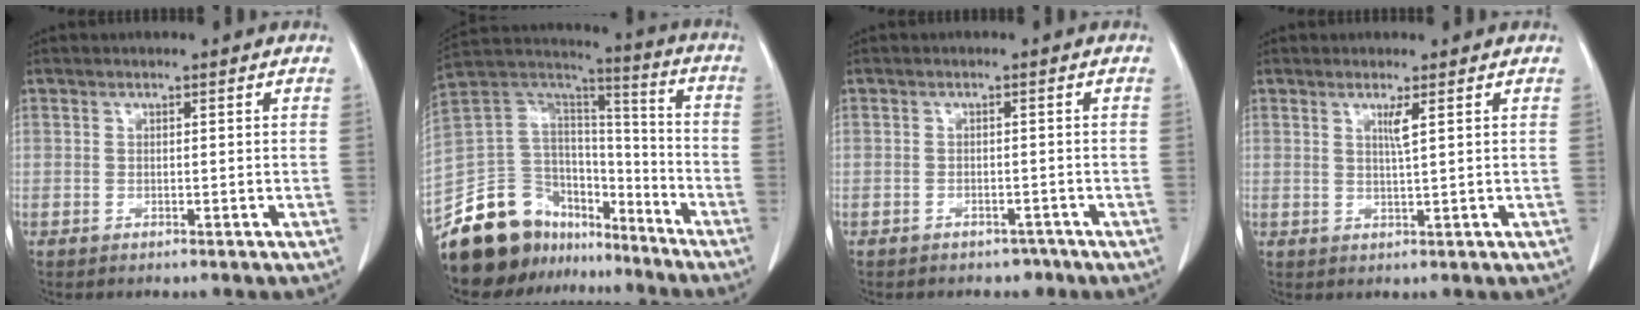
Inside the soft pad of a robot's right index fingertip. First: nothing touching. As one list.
[{"total": 19.2, "force": [-15.5, 10.0, 5.4], "torque": [-0.100, 0.072, -0.258]}, {"total": 2.7, "force": [-2.1, 1.7, 0.2], "torque": [-0.004, 0.007, -0.025]}, {"total": 1.9, "force": [0.8, -0.4, 1.7], "torque": [-0.035, -0.006, 0.017]}]